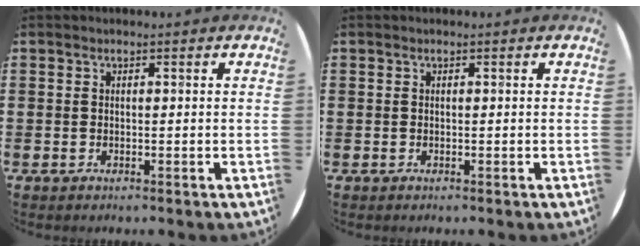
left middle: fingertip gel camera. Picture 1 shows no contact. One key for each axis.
{"total": 0.0}